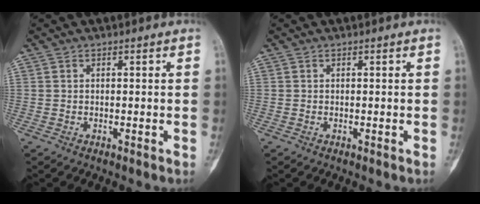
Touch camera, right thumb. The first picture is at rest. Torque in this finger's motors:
{"motor_torque": [0.04, -0.04, 0.00, 0.00, 0.00]}